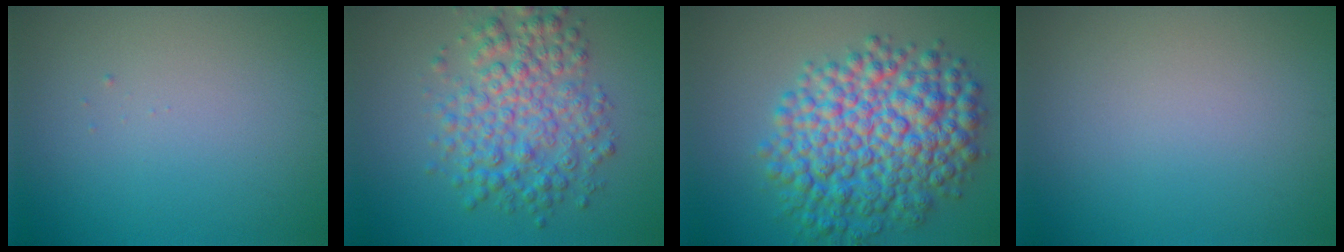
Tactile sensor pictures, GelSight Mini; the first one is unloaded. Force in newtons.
{"total": 5.9, "press": 5.9, "slide": 0.0}
{"total": 10.2, "press": 10.2, "slide": 0.1}
{"total": 0.0}